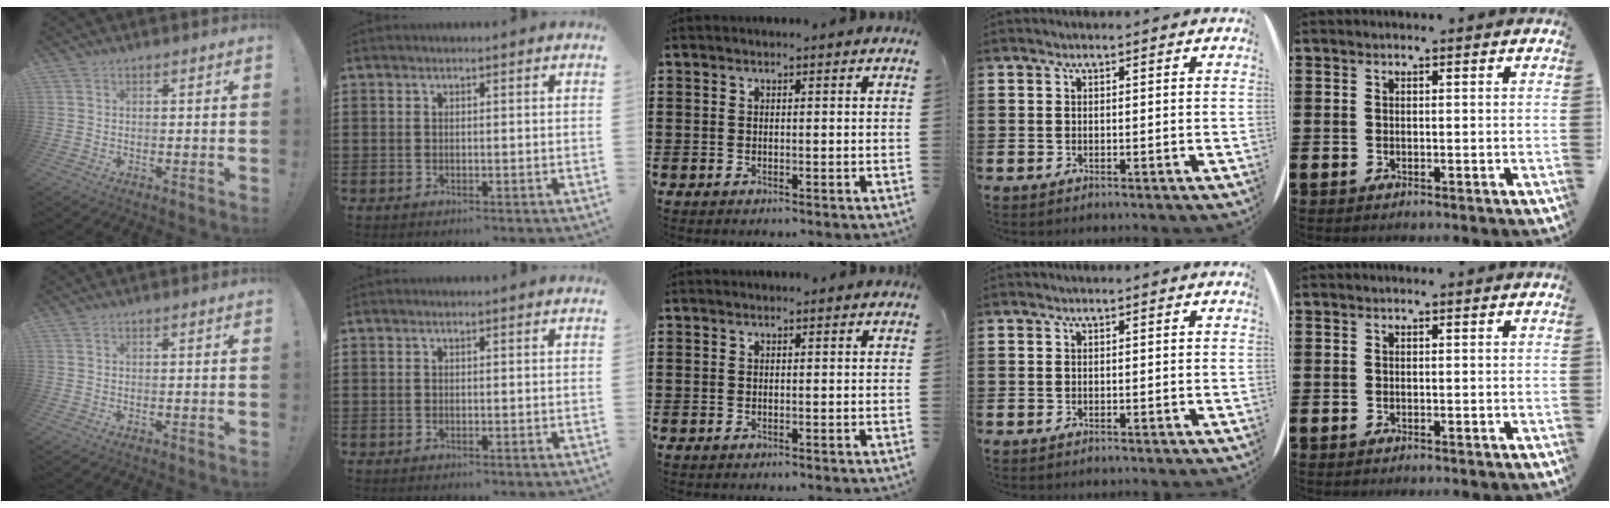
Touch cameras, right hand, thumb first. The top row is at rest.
{}